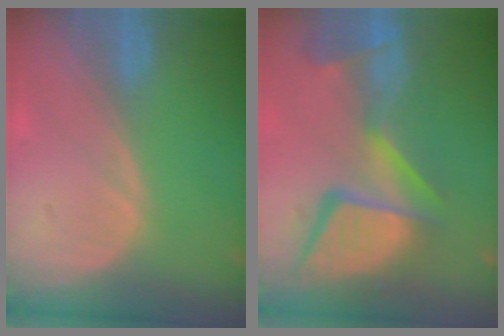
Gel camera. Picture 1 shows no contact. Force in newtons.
{"total": 13.8, "press": 11.2, "slide": 8.1}